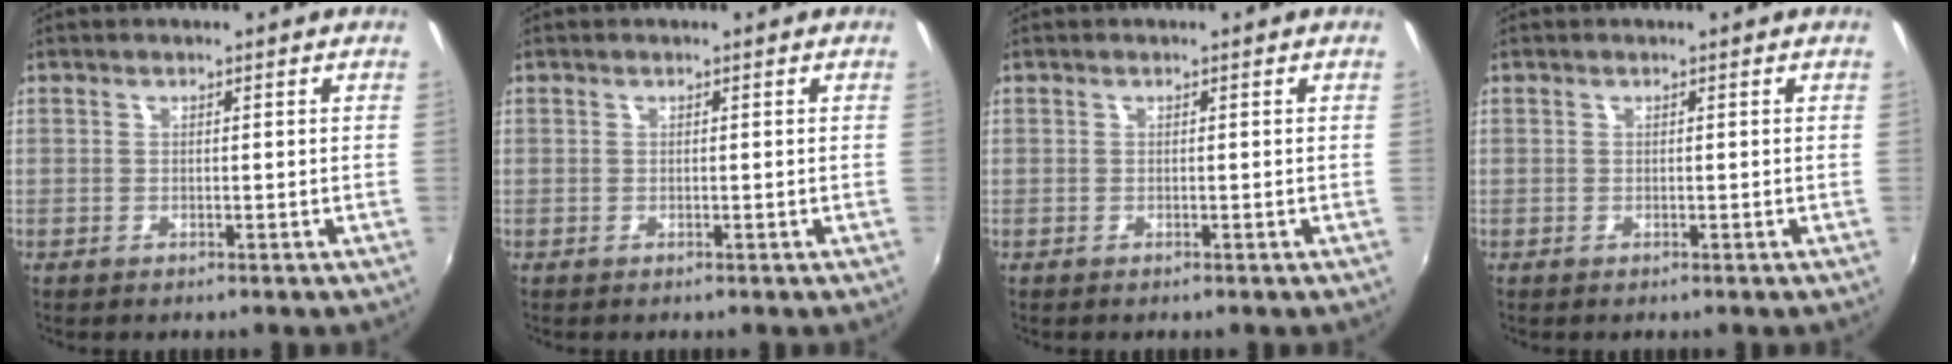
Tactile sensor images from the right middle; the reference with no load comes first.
{"total": 0.0}
{"total": 0.0}
{"total": 0.0}